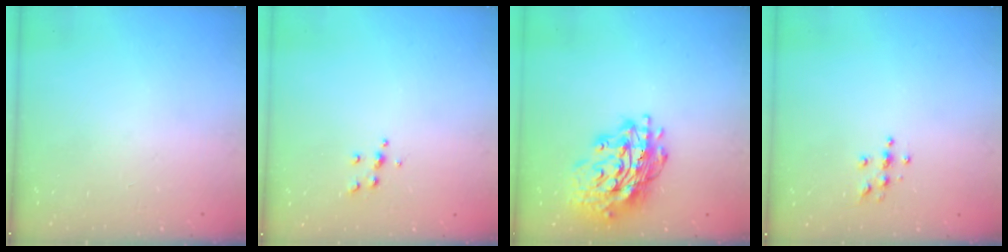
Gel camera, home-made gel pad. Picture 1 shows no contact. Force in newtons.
{"total": 4.8, "press": 4.7, "slide": 0.6}
{"total": 19.1, "press": 19.0, "slide": 1.9}
{"total": 3.7, "press": 3.7, "slide": 0.4}